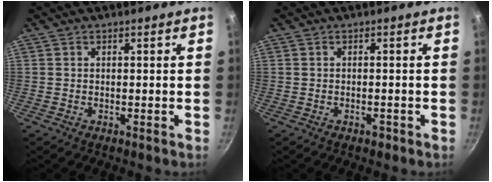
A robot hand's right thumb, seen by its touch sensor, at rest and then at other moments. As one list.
[{"total": 1.2, "force": [-0.7, 0.7, 0.7], "torque": [-0.010, 0.008, -0.005]}]